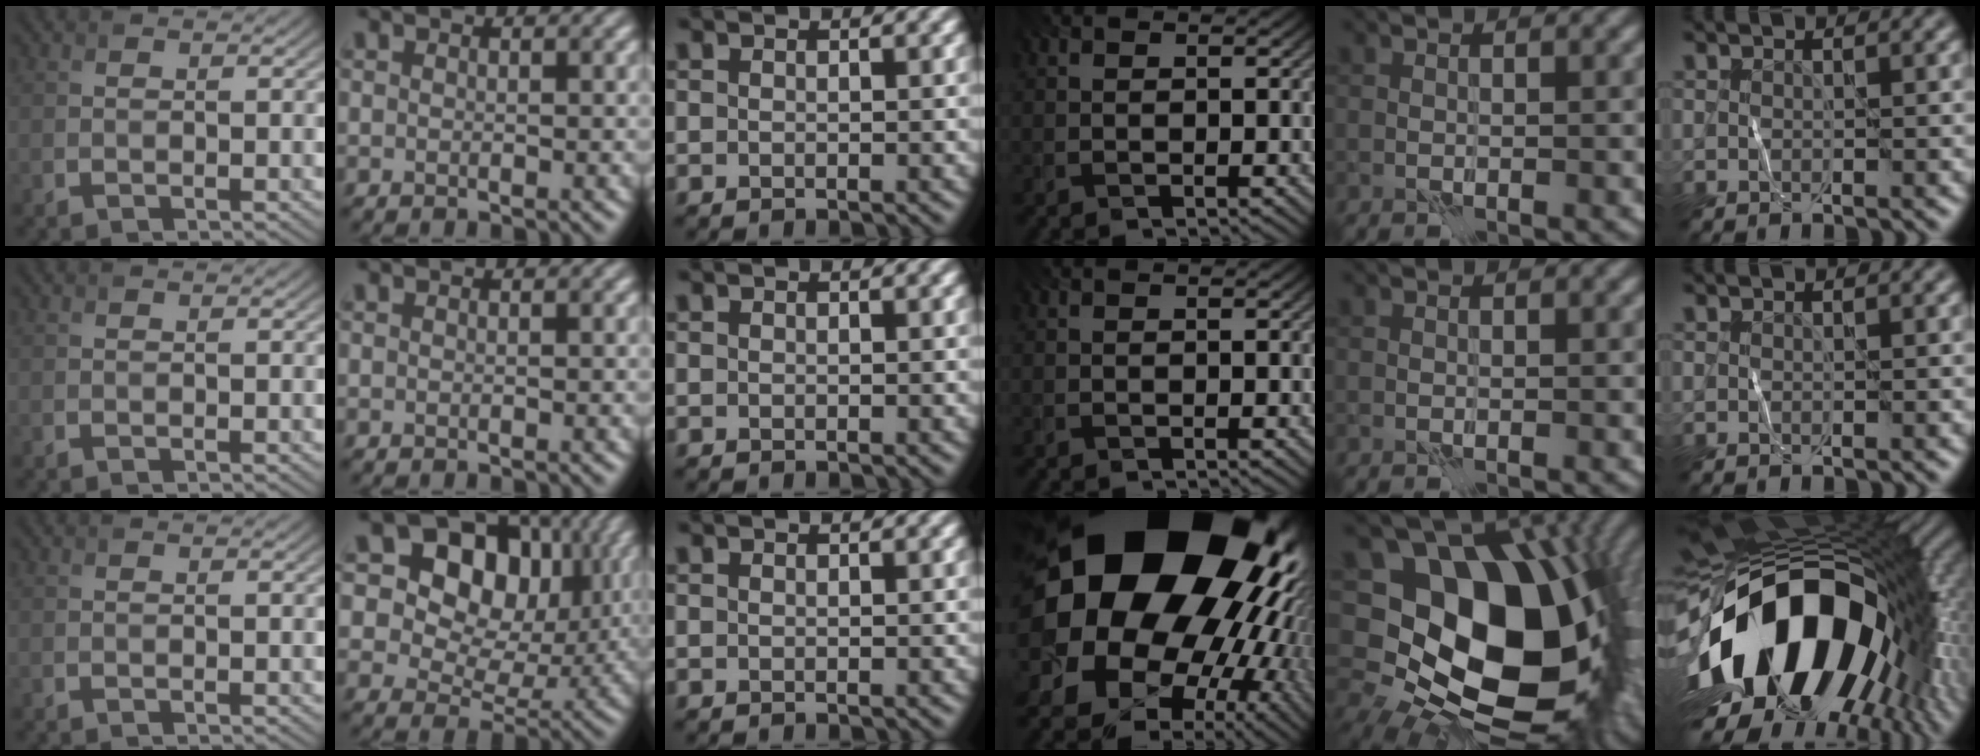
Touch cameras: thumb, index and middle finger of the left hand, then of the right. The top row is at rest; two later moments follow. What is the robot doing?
{"motion": "wipe", "object": "whiteboard"}